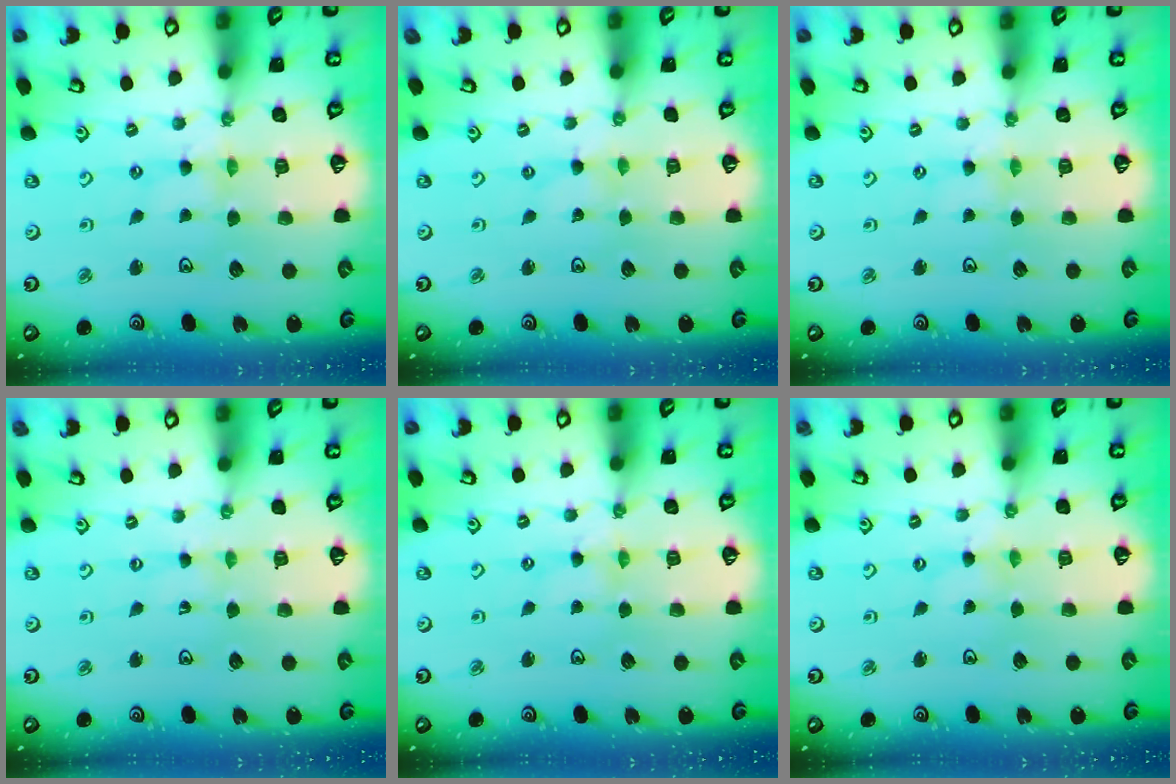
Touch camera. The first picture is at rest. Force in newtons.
{"total": 0.0}
{"total": 0.8, "press": 0.8, "slide": 0.2}
{"total": 0.0}
{"total": 0.0}
{"total": 0.5, "press": 0.5, "slide": 0.1}